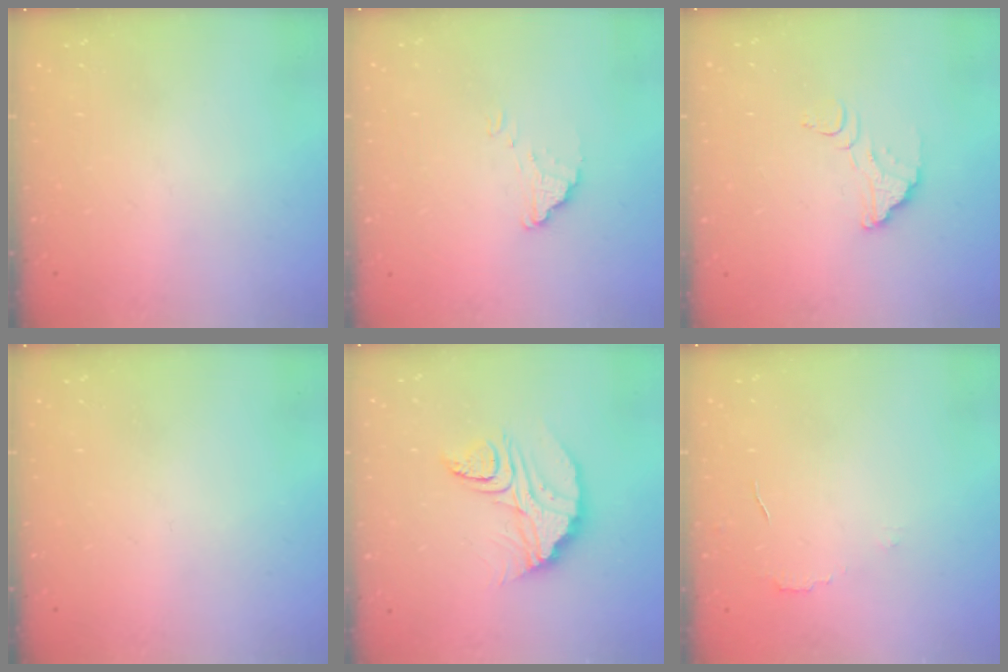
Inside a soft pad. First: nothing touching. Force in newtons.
{"total": 1.5, "press": 1.5, "slide": 0.1}
{"total": 4.3, "press": 4.2, "slide": 0.3}
{"total": 0.0}
{"total": 12.4, "press": 12.4, "slide": 0.8}
{"total": 2.9, "press": 2.9, "slide": 0.2}